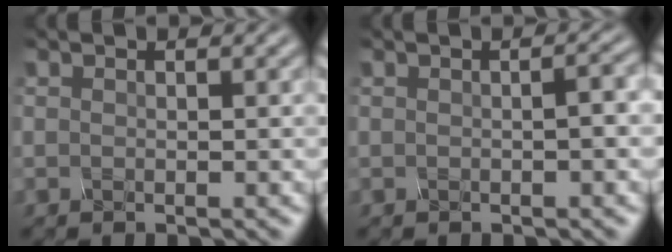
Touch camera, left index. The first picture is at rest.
{"total": 1.9, "force": [-0.1, 0.5, 1.8], "torque": [-0.020, 0.006, -0.001]}